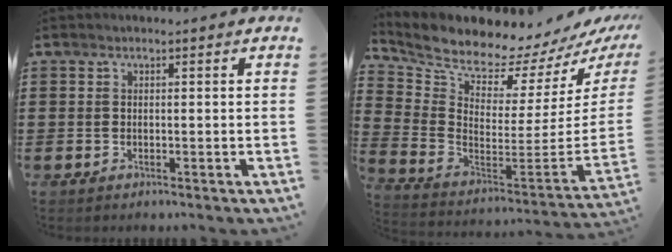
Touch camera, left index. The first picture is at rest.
{"total": 7.3, "force": [7.1, 0.7, 1.4], "torque": [-0.076, -0.082, 0.118]}